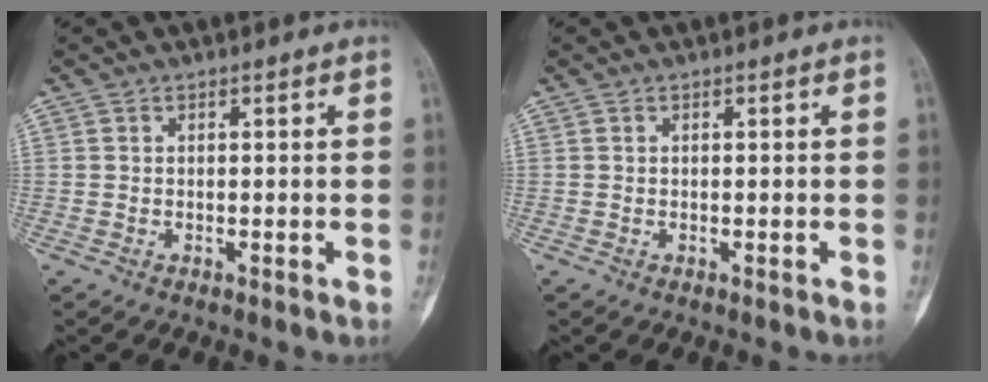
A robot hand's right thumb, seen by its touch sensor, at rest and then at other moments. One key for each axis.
{"total": 0.0}